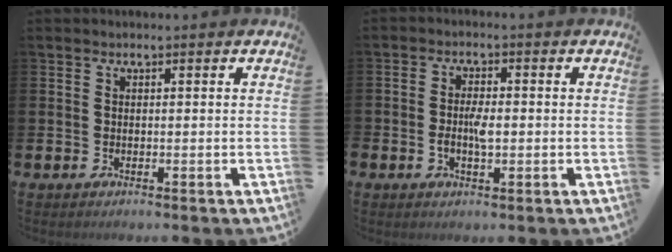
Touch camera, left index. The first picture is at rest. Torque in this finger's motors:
{"motor_torque": [0.78, 0.87, 0.17, 0.19]}